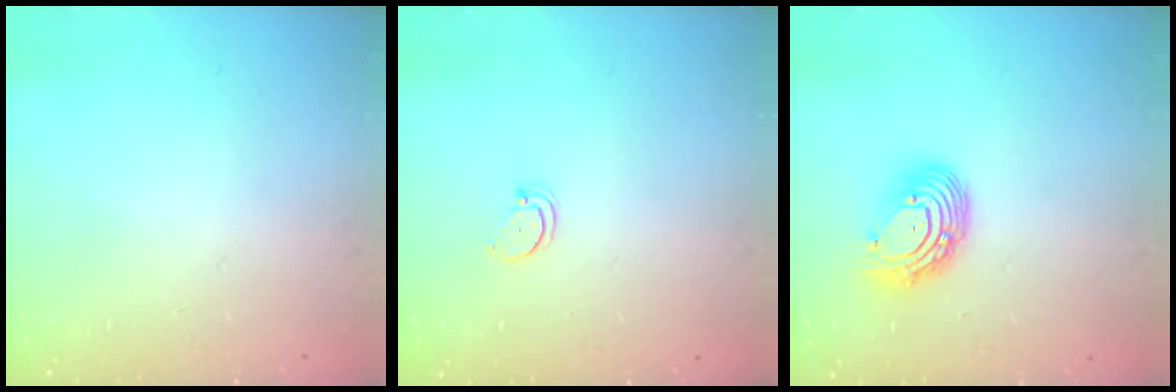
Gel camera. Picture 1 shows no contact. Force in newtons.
{"total": 2.5, "press": 2.5, "slide": 0.2}
{"total": 10.8, "press": 10.8, "slide": 1.0}